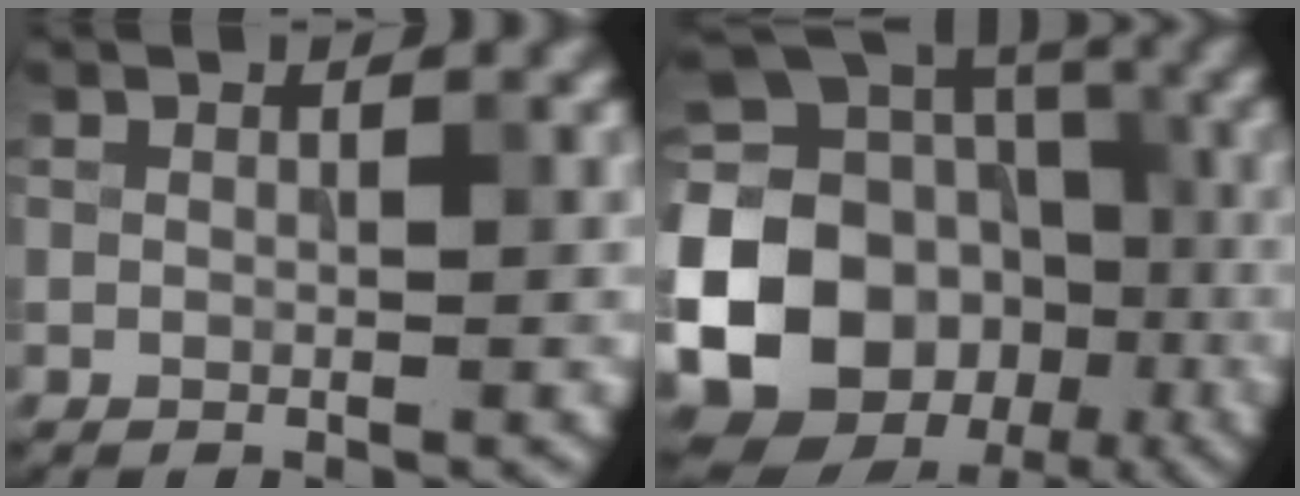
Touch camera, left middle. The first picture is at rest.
{"total": 23.7, "force": [-5.7, 20.7, 10.0], "torque": [-0.213, -0.015, -0.134]}